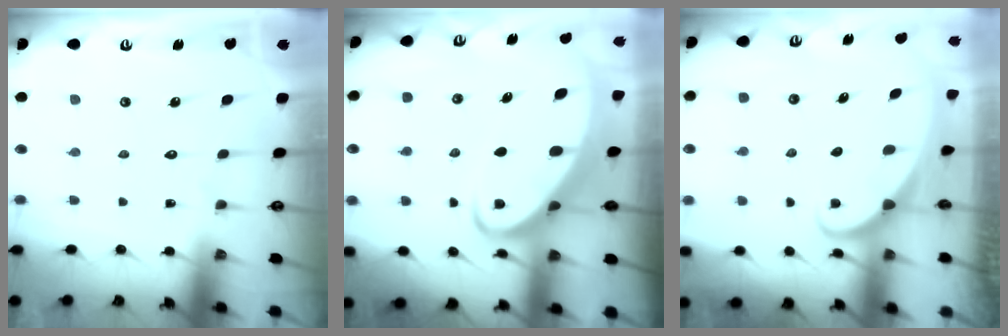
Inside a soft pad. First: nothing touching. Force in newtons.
{"total": 4.3, "press": 4.2, "slide": 0.4}
{"total": 1.7, "press": 1.7, "slide": 0.1}